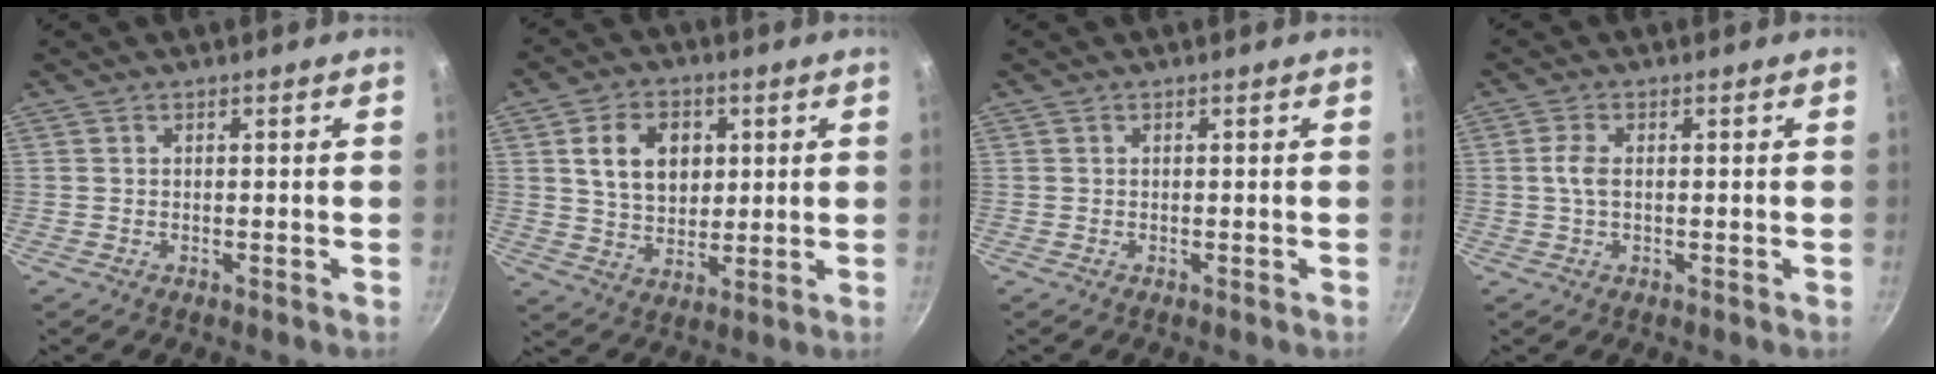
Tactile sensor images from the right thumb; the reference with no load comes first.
{"total": 11.0, "force": [2.8, 8.0, 7.0], "torque": [-0.093, -0.006, 0.049]}
{"total": 0.0}
{"total": 2.8, "force": [0.1, 1.4, 2.4], "torque": [-0.058, 0.004, 0.000]}